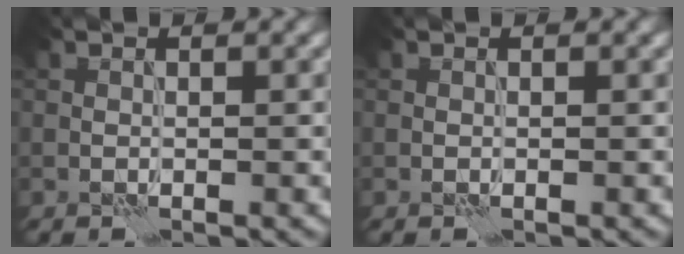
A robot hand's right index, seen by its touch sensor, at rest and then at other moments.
{"total": 0.0}